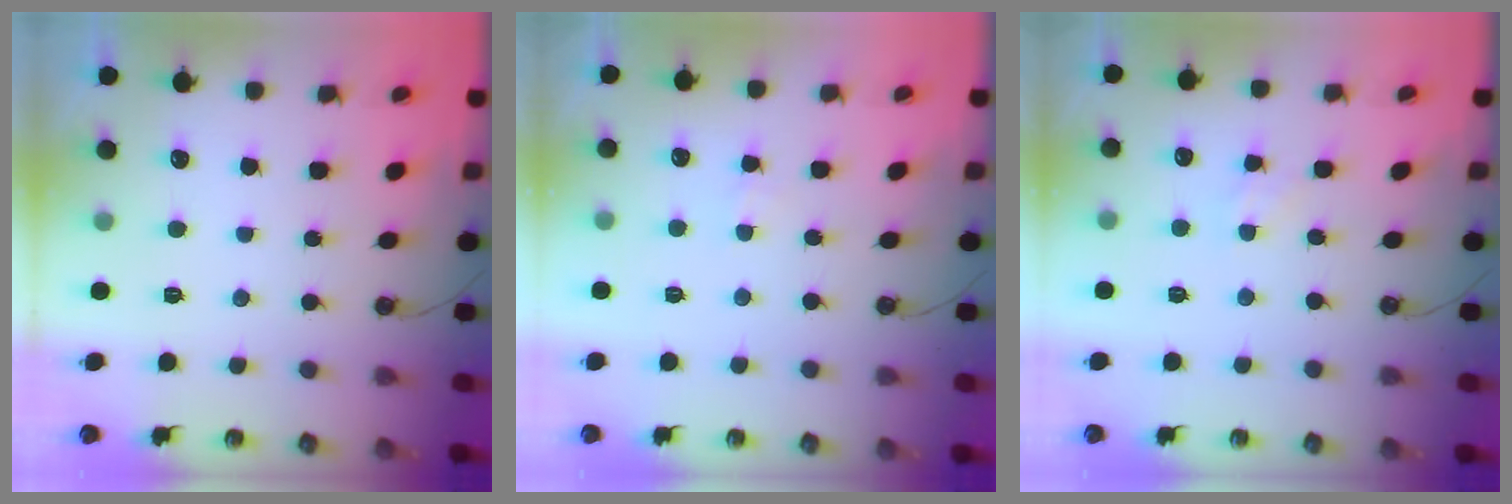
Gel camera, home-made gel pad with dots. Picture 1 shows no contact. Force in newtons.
{"total": 1.6, "press": 1.6, "slide": 0.3}
{"total": 1.6, "press": 1.6, "slide": 0.3}